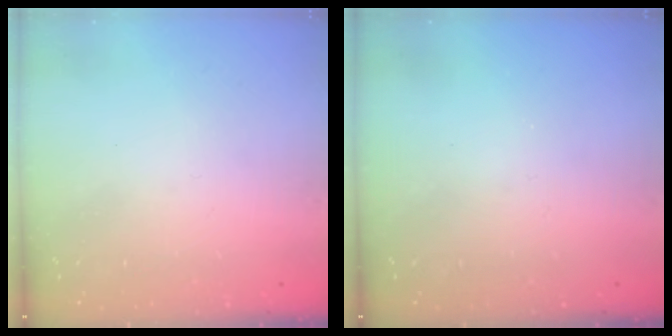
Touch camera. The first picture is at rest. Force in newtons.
{"total": 0.0}